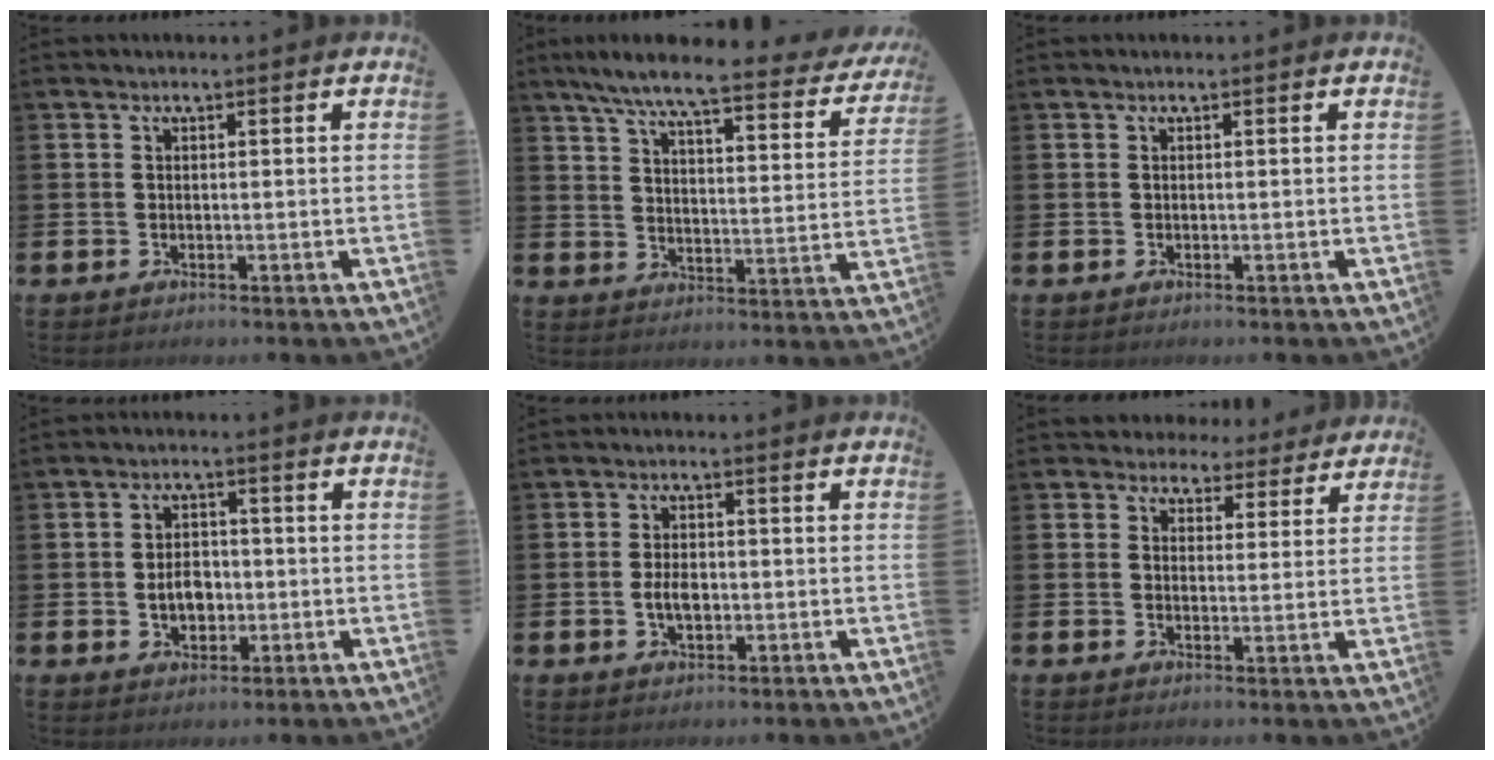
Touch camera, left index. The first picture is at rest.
{"total": 7.5, "force": [6.4, 0.8, 3.9], "torque": [-0.096, -0.046, 0.102]}
{"total": 0.0}
{"total": 3.9, "force": [-0.5, 2.8, 2.6], "torque": [-0.033, -0.001, -0.017]}
{"total": 3.1, "force": [-0.3, 1.9, 2.5], "torque": [-0.033, 0.000, -0.009]}
{"total": 3.7, "force": [3.1, 2.0, 0.1], "torque": [-0.005, -0.022, 0.049]}